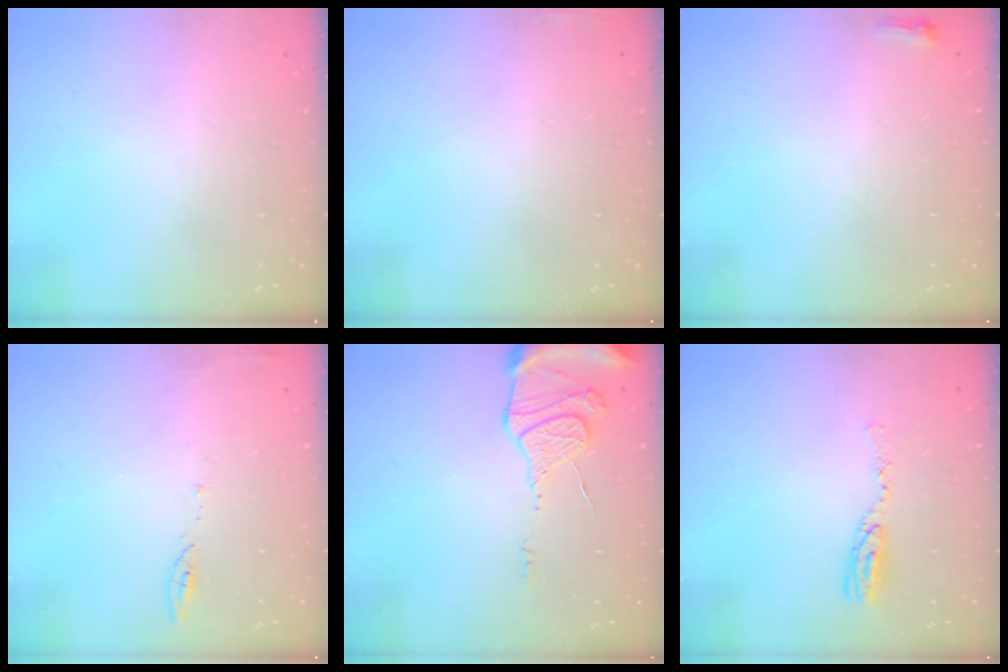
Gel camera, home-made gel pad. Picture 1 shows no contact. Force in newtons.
{"total": 3.1, "press": 3.0, "slide": 0.8}
{"total": 2.6, "press": 2.5, "slide": 0.6}
{"total": 5.8, "press": 5.7, "slide": 0.9}
{"total": 12.5, "press": 12.4, "slide": 1.1}
{"total": 8.1, "press": 8.1, "slide": 0.6}